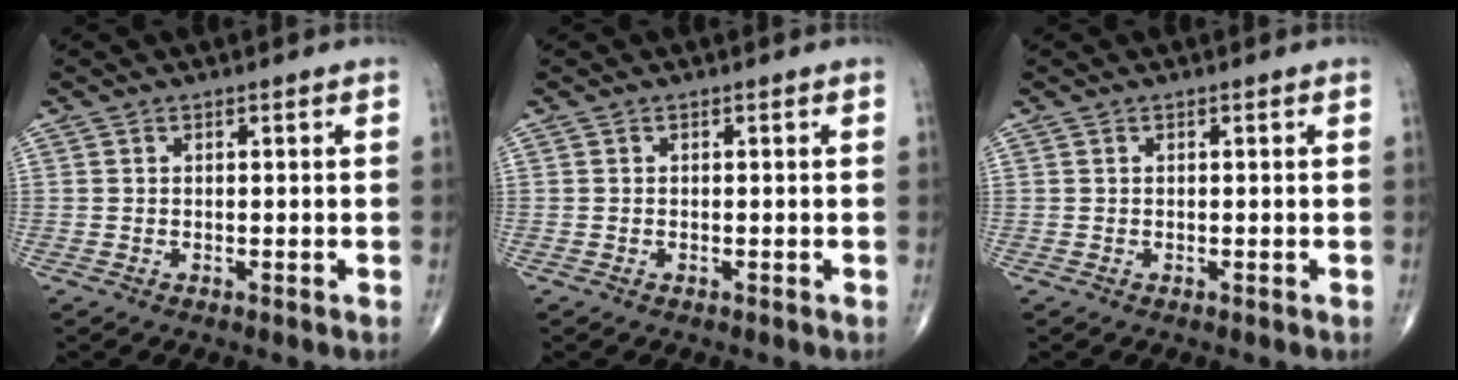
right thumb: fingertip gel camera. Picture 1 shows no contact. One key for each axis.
{"total": 0.0}
{"total": 0.0}